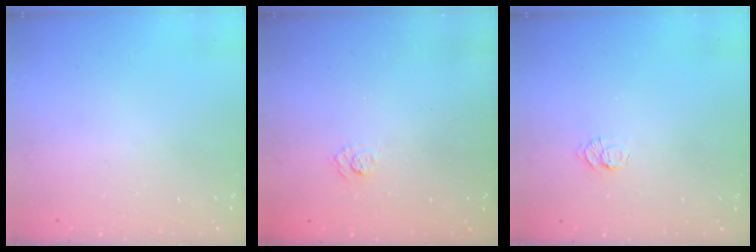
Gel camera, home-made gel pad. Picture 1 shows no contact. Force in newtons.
{"total": 3.9, "press": 3.6, "slide": 1.4}
{"total": 4.7, "press": 4.7, "slide": 0.5}